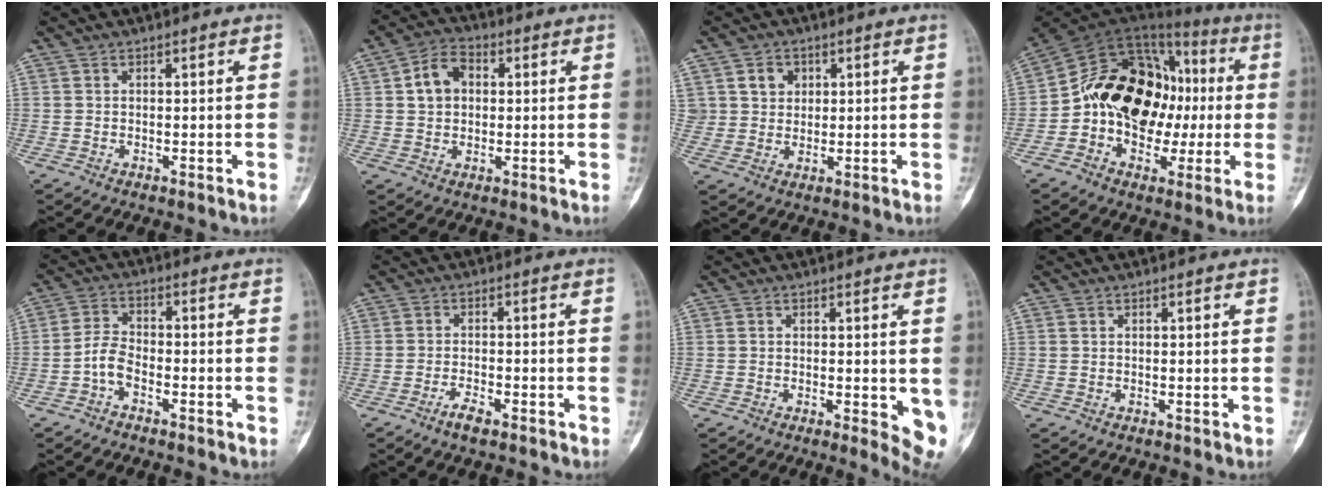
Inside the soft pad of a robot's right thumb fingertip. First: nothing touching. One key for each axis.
{"total": 7.3, "fx": 1.2, "fy": 5.6, "fz": 4.6, "tx": -0.062, "ty": 0.013, "tz": 0.013}
{"total": 5.4, "fx": 1.8, "fy": 4.8, "fz": 1.7, "tx": 0.002, "ty": -0.006, "tz": 0.033}
{"total": 22.7, "fx": -1.1, "fy": 16.2, "fz": 15.9, "tx": -0.228, "ty": 0.056, "tz": -0.021}
{"total": 4.4, "fx": -2.4, "fy": 2.5, "fz": 2.8, "tx": -0.050, "ty": 0.025, "tz": -0.056}
{"total": 3.3, "fx": -2.4, "fy": 1.1, "fz": 2.0, "tx": -0.039, "ty": 0.013, "tz": -0.046}
{"total": 6.0, "fx": -0.7, "fy": 2.3, "fz": 5.5, "tx": -0.051, "ty": -0.013, "tz": -0.010}
{"total": 0.0}